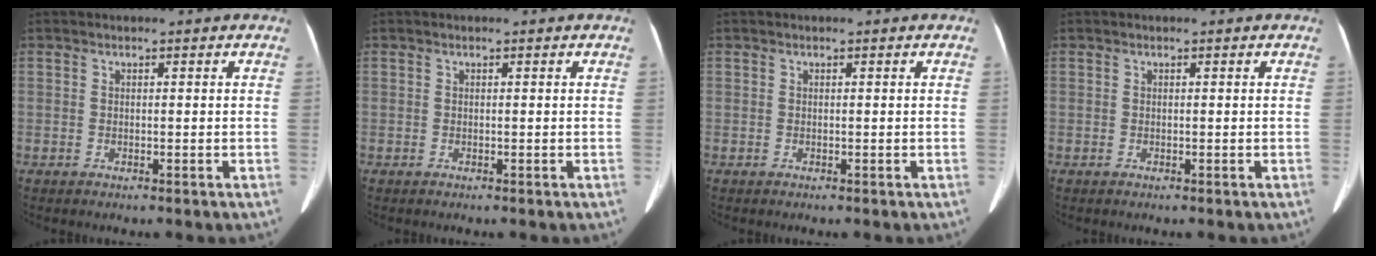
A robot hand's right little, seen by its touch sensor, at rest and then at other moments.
{"total": 0.0}
{"total": 0.0}
{"total": 0.0}